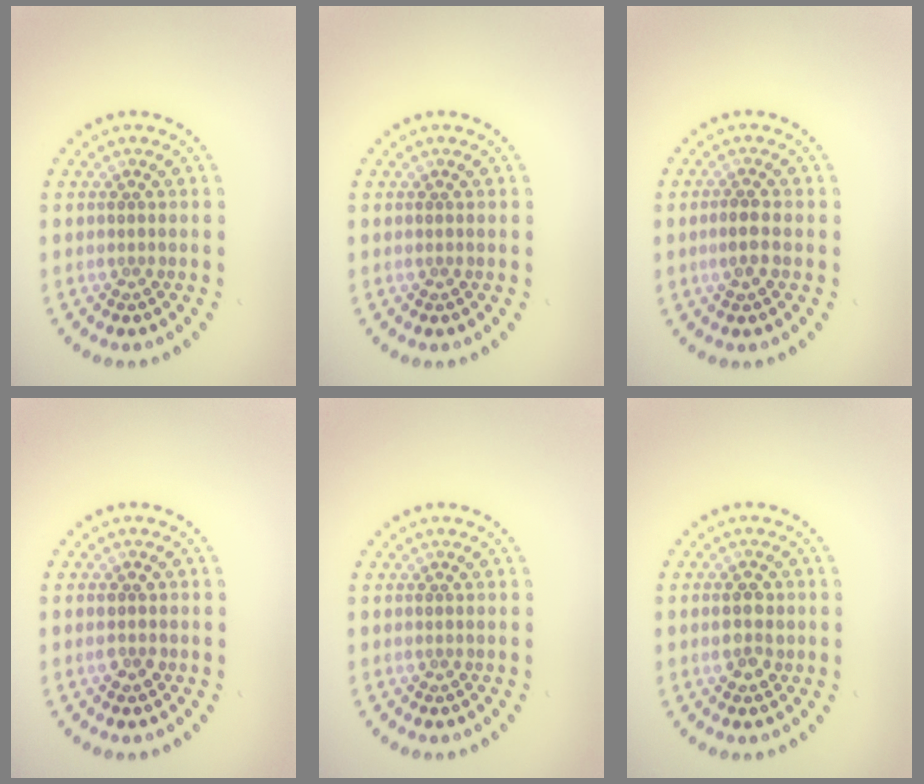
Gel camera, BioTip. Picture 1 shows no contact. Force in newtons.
{"total": 0.0}
{"total": 1.9, "press": 1.7, "slide": 0.7}
{"total": 1.4, "press": 1.4, "slide": 0.3}
{"total": 0.0}
{"total": 2.3, "press": 2.3, "slide": 0.2}